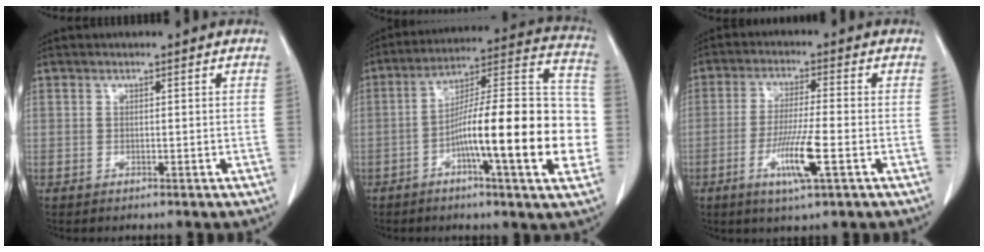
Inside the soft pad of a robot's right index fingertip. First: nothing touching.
{"total": 20.8, "force": [-4.8, 2.6, 20.1], "torque": [-0.269, 0.022, -0.074]}
{"total": 8.1, "force": [-3.1, 0.1, 7.5], "torque": [-0.146, -0.015, -0.057]}